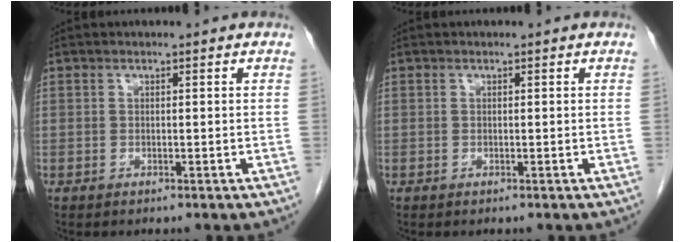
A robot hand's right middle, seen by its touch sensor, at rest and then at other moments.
{"total": 0.0}